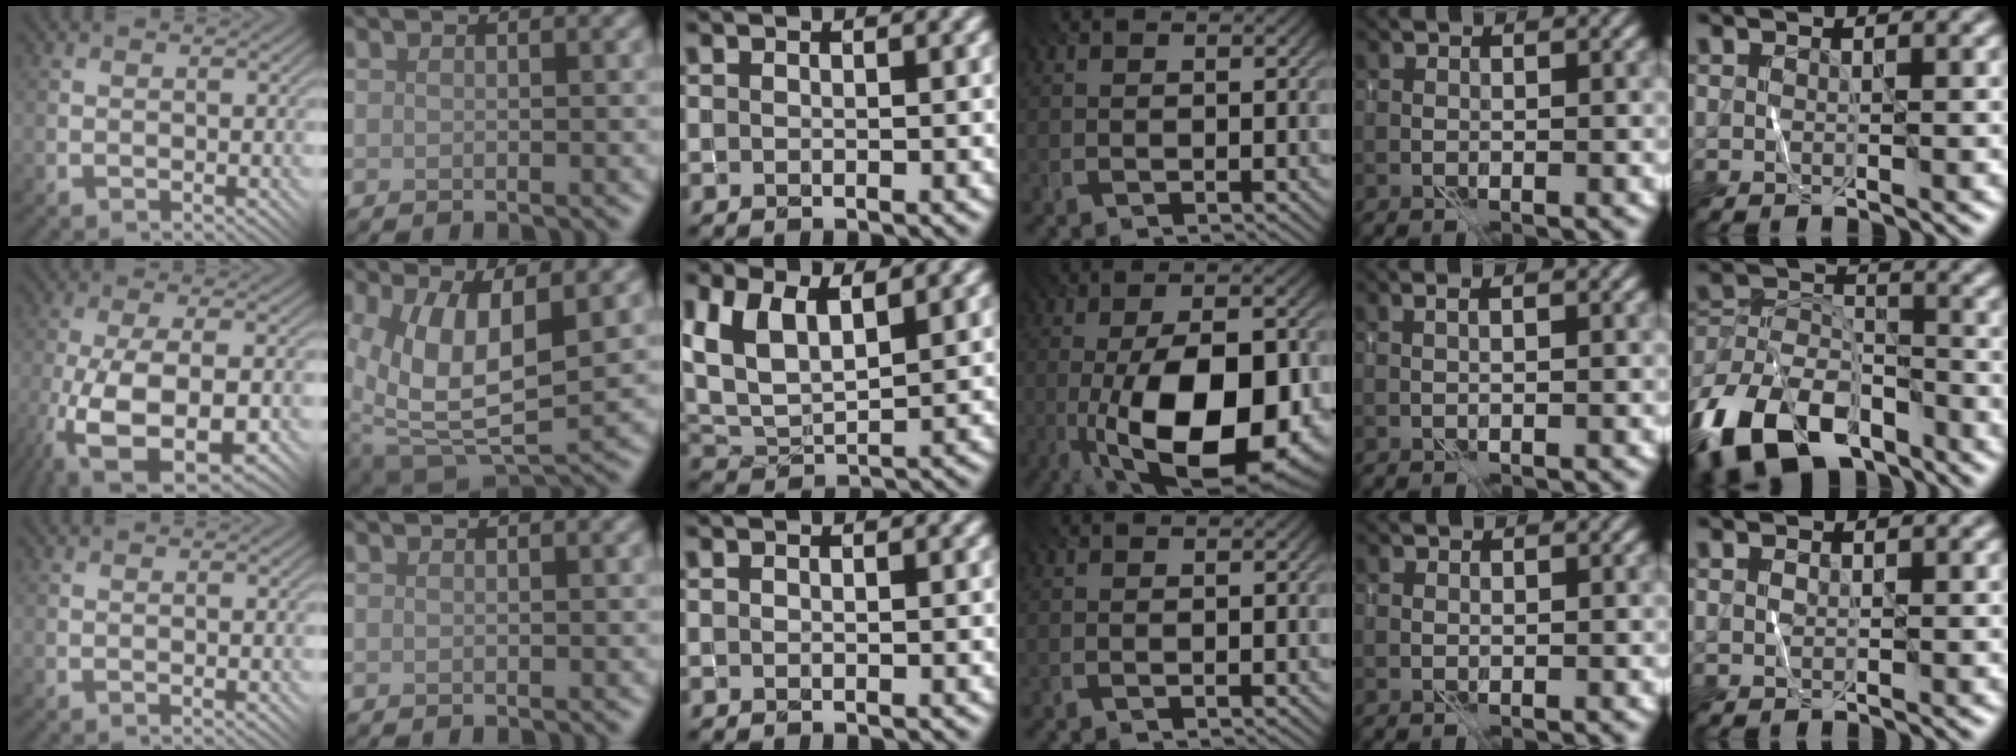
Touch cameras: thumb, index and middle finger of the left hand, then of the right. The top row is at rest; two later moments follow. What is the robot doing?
{"motion": "fold", "object": "shorts"}